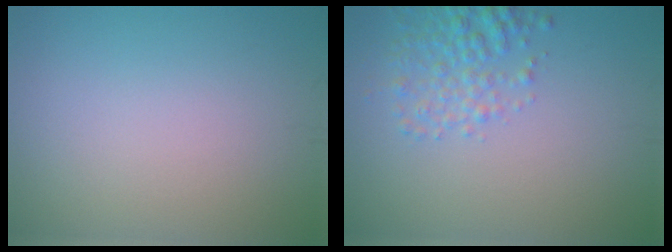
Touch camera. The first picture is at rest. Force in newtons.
{"total": 3.1, "press": 3.1, "slide": 0.1}